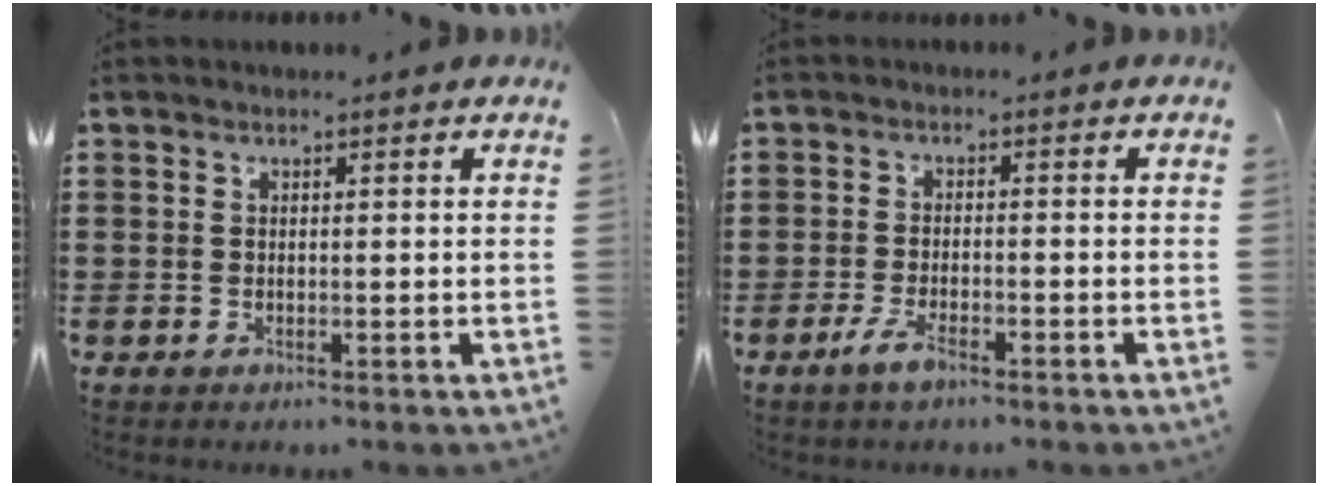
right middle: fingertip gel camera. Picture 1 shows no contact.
{"total": 3.2, "force": [-2.0, 0.8, 2.4], "torque": [-0.052, 0.000, -0.041]}